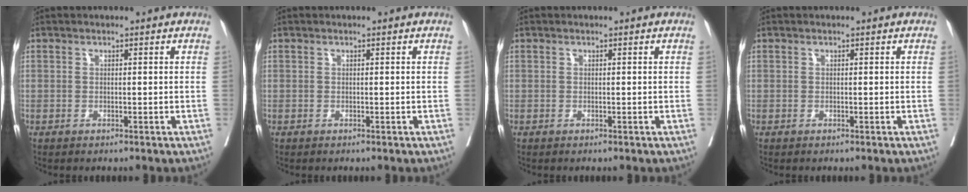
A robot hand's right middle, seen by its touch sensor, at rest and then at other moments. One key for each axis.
{"total": 0.0}
{"total": 0.0}
{"total": 0.0}